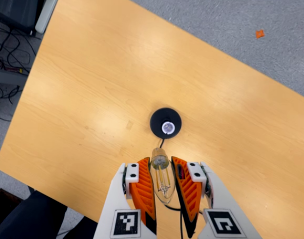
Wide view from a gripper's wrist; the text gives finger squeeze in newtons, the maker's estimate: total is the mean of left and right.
{"total": 20.7, "left": 22.4, "right": 19.0}